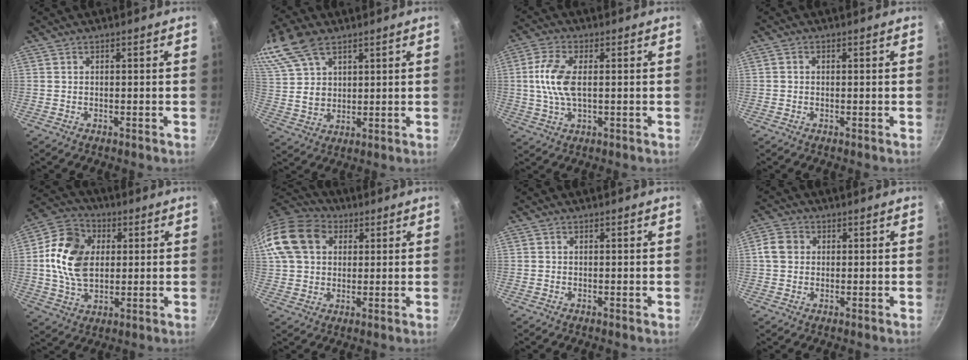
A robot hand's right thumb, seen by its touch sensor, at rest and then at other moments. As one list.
[{"total": 16.5, "force": [9.6, 9.9, 9.0], "torque": [-0.191, 0.013, 0.195]}, {"total": 8.4, "force": [0.7, 4.1, 7.3], "torque": [-0.154, 0.009, 0.010]}, {"total": 0.8, "force": [0.0, 0.7, 0.4], "torque": [-0.008, 0.005, -0.001]}, {"total": 15.0, "force": [2.0, 10.8, 10.2], "torque": [-0.166, 0.006, 0.024]}, {"total": 15.6, "force": [4.7, 12.1, 8.8], "torque": [-0.158, 0.023, 0.073]}, {"total": 0.0}, {"total": 4.7, "force": [0.5, 4.1, 2.2], "torque": [-0.027, 0.008, 0.000]}]